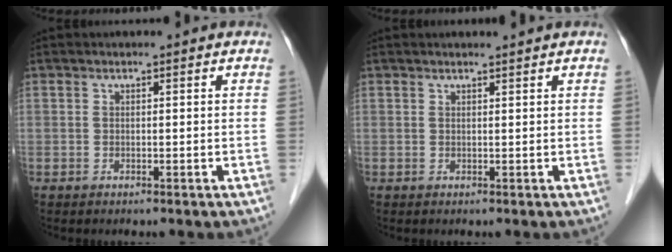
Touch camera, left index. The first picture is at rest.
{"total": 1.5, "force": [1.4, -0.4, 0.4], "torque": [-0.010, 0.001, 0.024]}